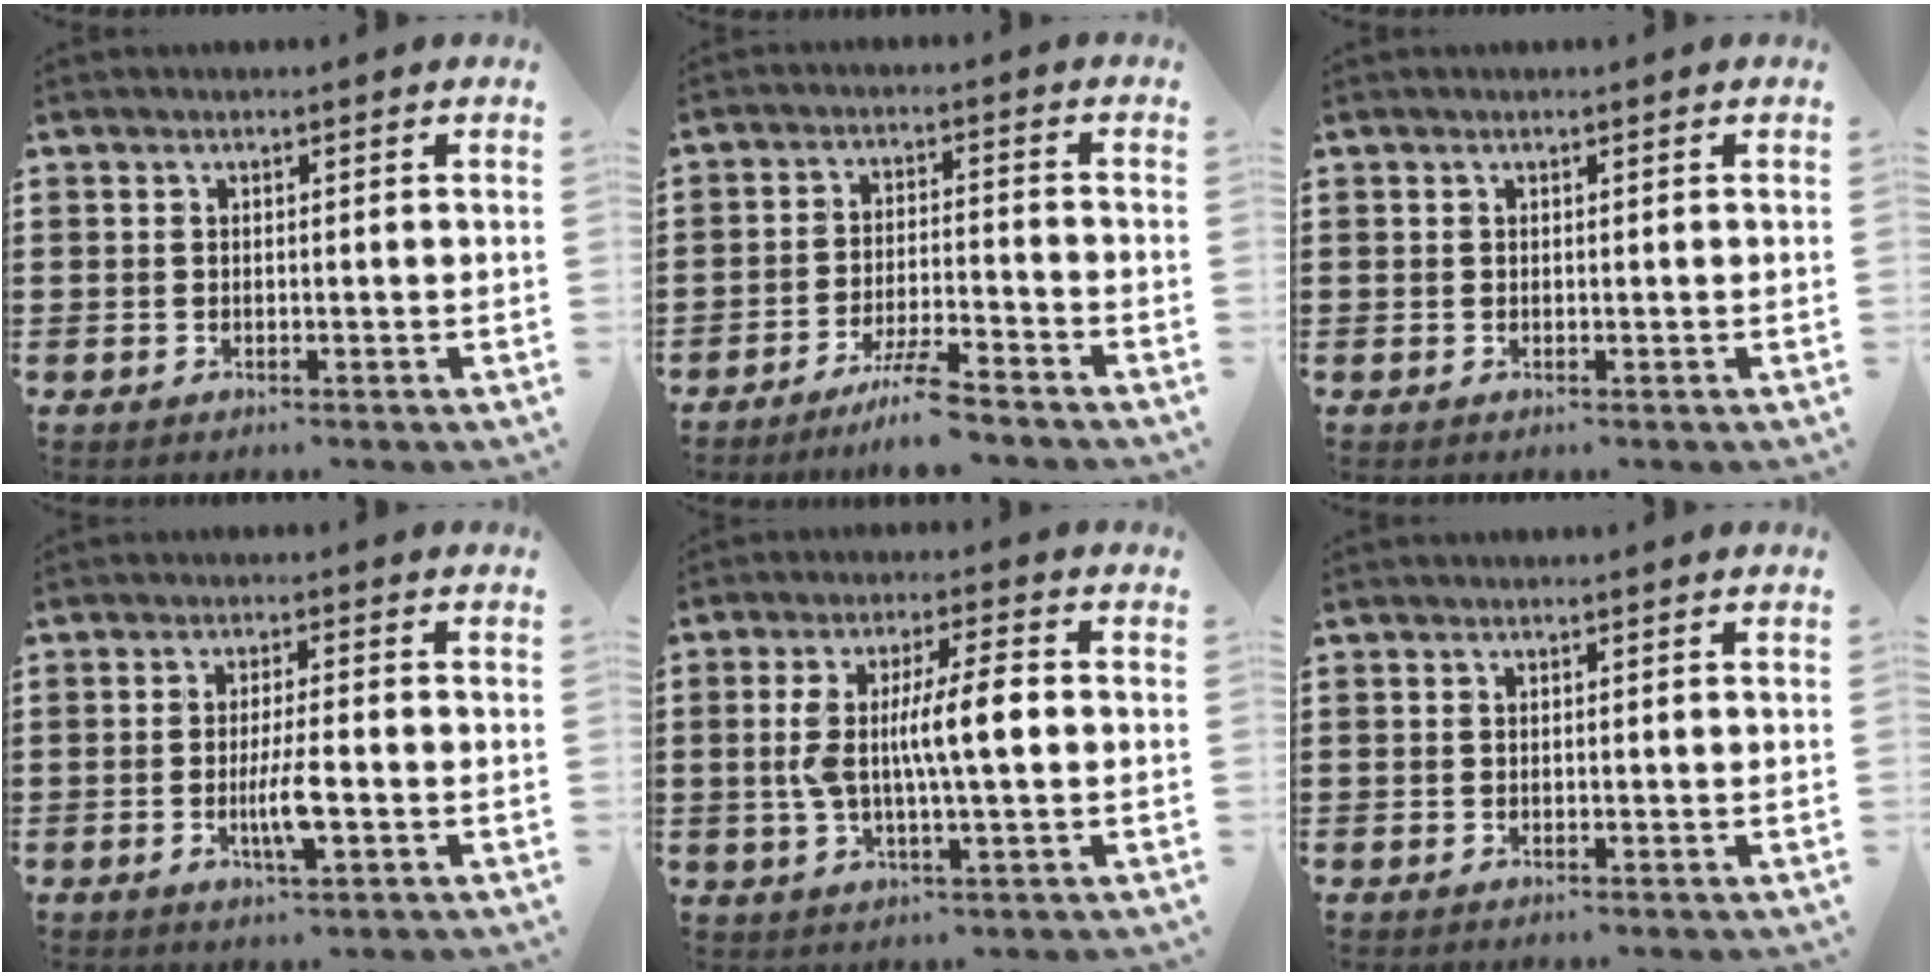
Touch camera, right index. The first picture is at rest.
{"total": 5.7, "force": [-5.0, -0.5, 2.7], "torque": [-0.060, -0.016, -0.096]}
{"total": 0.0}
{"total": 5.2, "force": [-1.5, 0.8, 4.9], "torque": [-0.095, -0.008, -0.029]}
{"total": 8.8, "force": [0.1, 1.6, 8.7], "torque": [-0.170, -0.002, -0.007]}
{"total": 0.0}